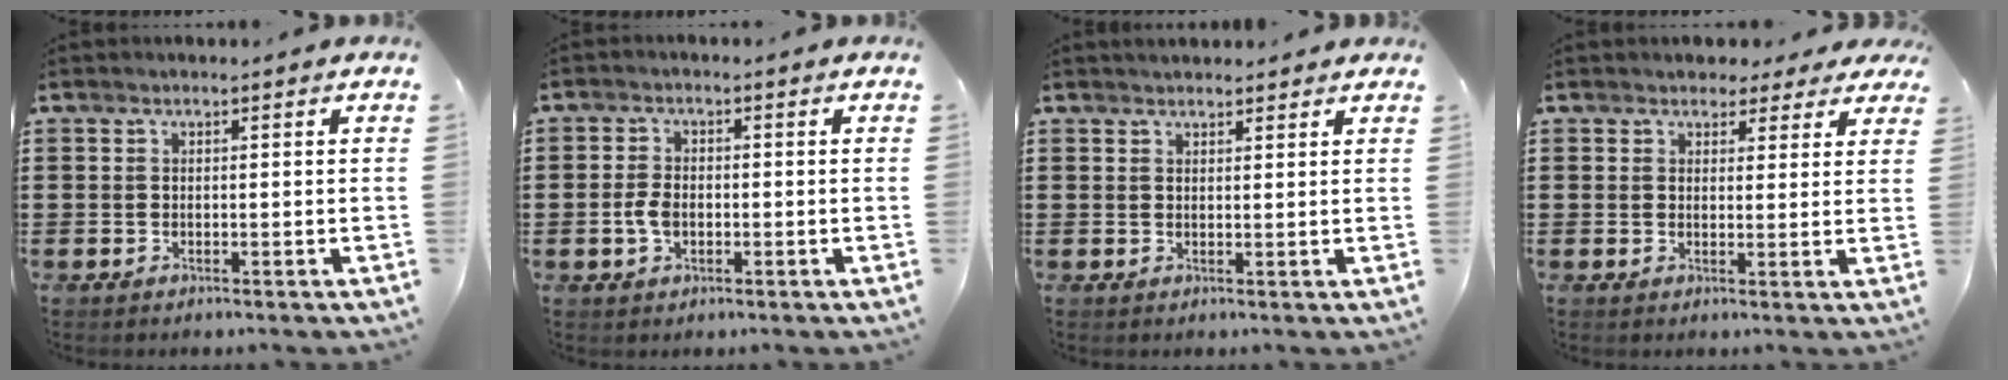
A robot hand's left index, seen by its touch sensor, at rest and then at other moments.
{"total": 3.3, "force": [-0.6, 2.0, 2.6], "torque": [-0.070, -0.005, -0.017]}
{"total": 1.6, "force": [1.6, 0.4, 0.1], "torque": [-0.005, 0.005, 0.031]}
{"total": 2.9, "force": [2.4, 1.6, 0.4], "torque": [-0.011, 0.003, 0.042]}